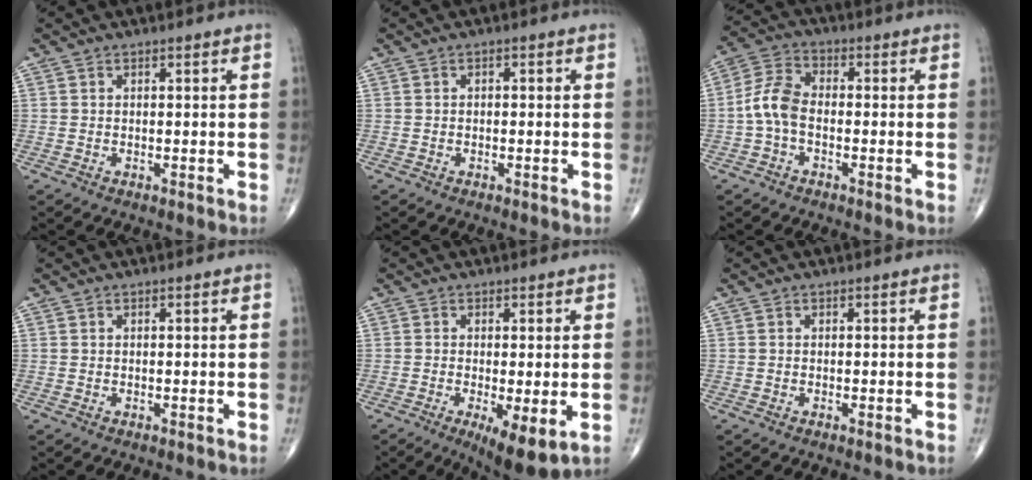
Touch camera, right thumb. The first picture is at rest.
{"total": 0.7, "force": [-0.1, 0.4, 0.5], "torque": [-0.002, 0.002, -0.006]}
{"total": 6.9, "force": [-1.4, 4.0, 5.4], "torque": [-0.112, 0.023, -0.039]}
{"total": 0.0}
{"total": 8.2, "force": [-2.3, 2.4, 7.5], "torque": [-0.118, -0.023, -0.031]}
{"total": 0.0}